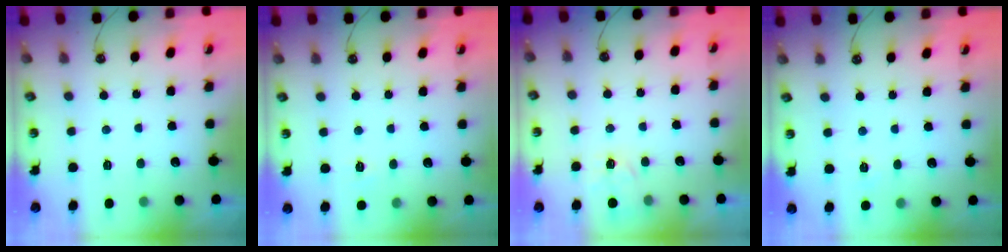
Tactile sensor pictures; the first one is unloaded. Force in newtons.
{"total": 2.7, "press": 2.7, "slide": 0.4}
{"total": 4.2, "press": 4.2, "slide": 0.6}
{"total": 2.6, "press": 2.6, "slide": 0.3}